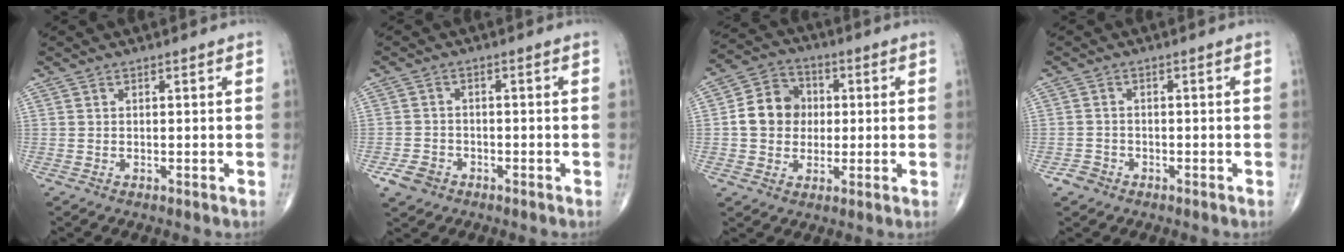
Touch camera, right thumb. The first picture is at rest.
{"total": 3.9, "force": [-2.3, 2.9, 1.3], "torque": [-0.020, 0.013, -0.038]}
{"total": 10.1, "force": [0.3, 8.7, 5.1], "torque": [-0.062, 0.018, -0.003]}
{"total": 2.1, "force": [-1.4, 1.6, 0.3], "torque": [-0.001, 0.011, -0.027]}